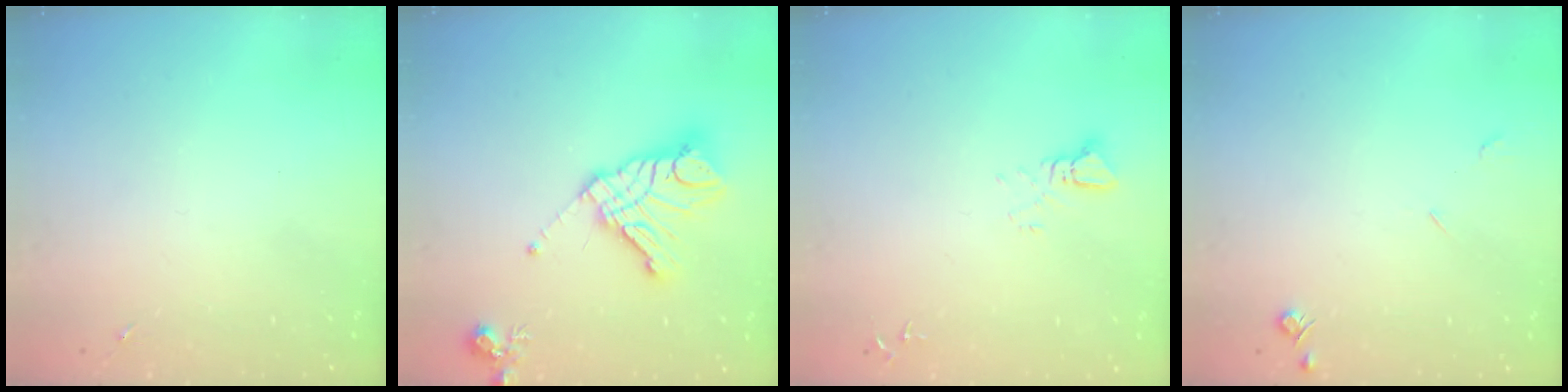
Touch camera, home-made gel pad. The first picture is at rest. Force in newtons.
{"total": 18.0, "press": 17.9, "slide": 1.9}
{"total": 2.5, "press": 2.5, "slide": 0.1}
{"total": 4.2, "press": 4.2, "slide": 0.7}